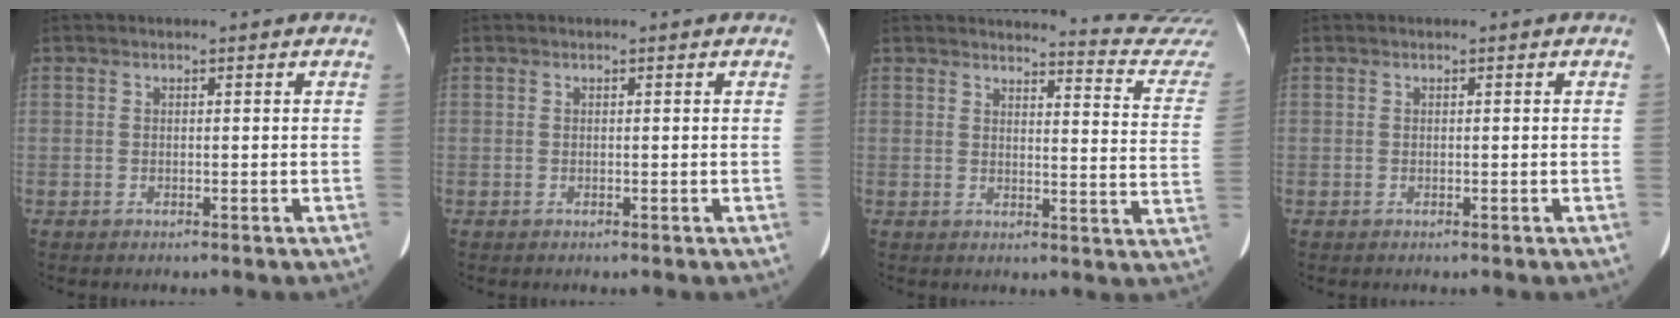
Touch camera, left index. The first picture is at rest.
{"total": 0.0}
{"total": 15.4, "force": [15.3, -1.0, 1.0], "torque": [0.006, -0.139, 0.140]}
{"total": 0.0}